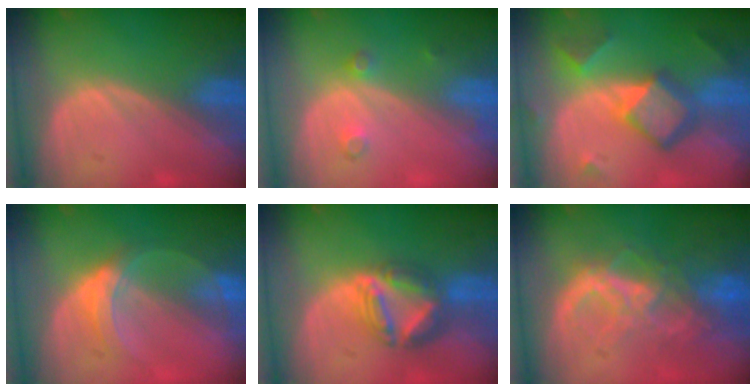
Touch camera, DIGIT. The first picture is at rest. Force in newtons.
{"total": 2.5, "press": 2.1, "slide": 1.3}
{"total": 7.9, "press": 7.9, "slide": 0.4}
{"total": 5.1, "press": 4.8, "slide": 1.7}
{"total": 7.5, "press": 6.6, "slide": 3.4}
{"total": 8.6, "press": 7.5, "slide": 4.2}